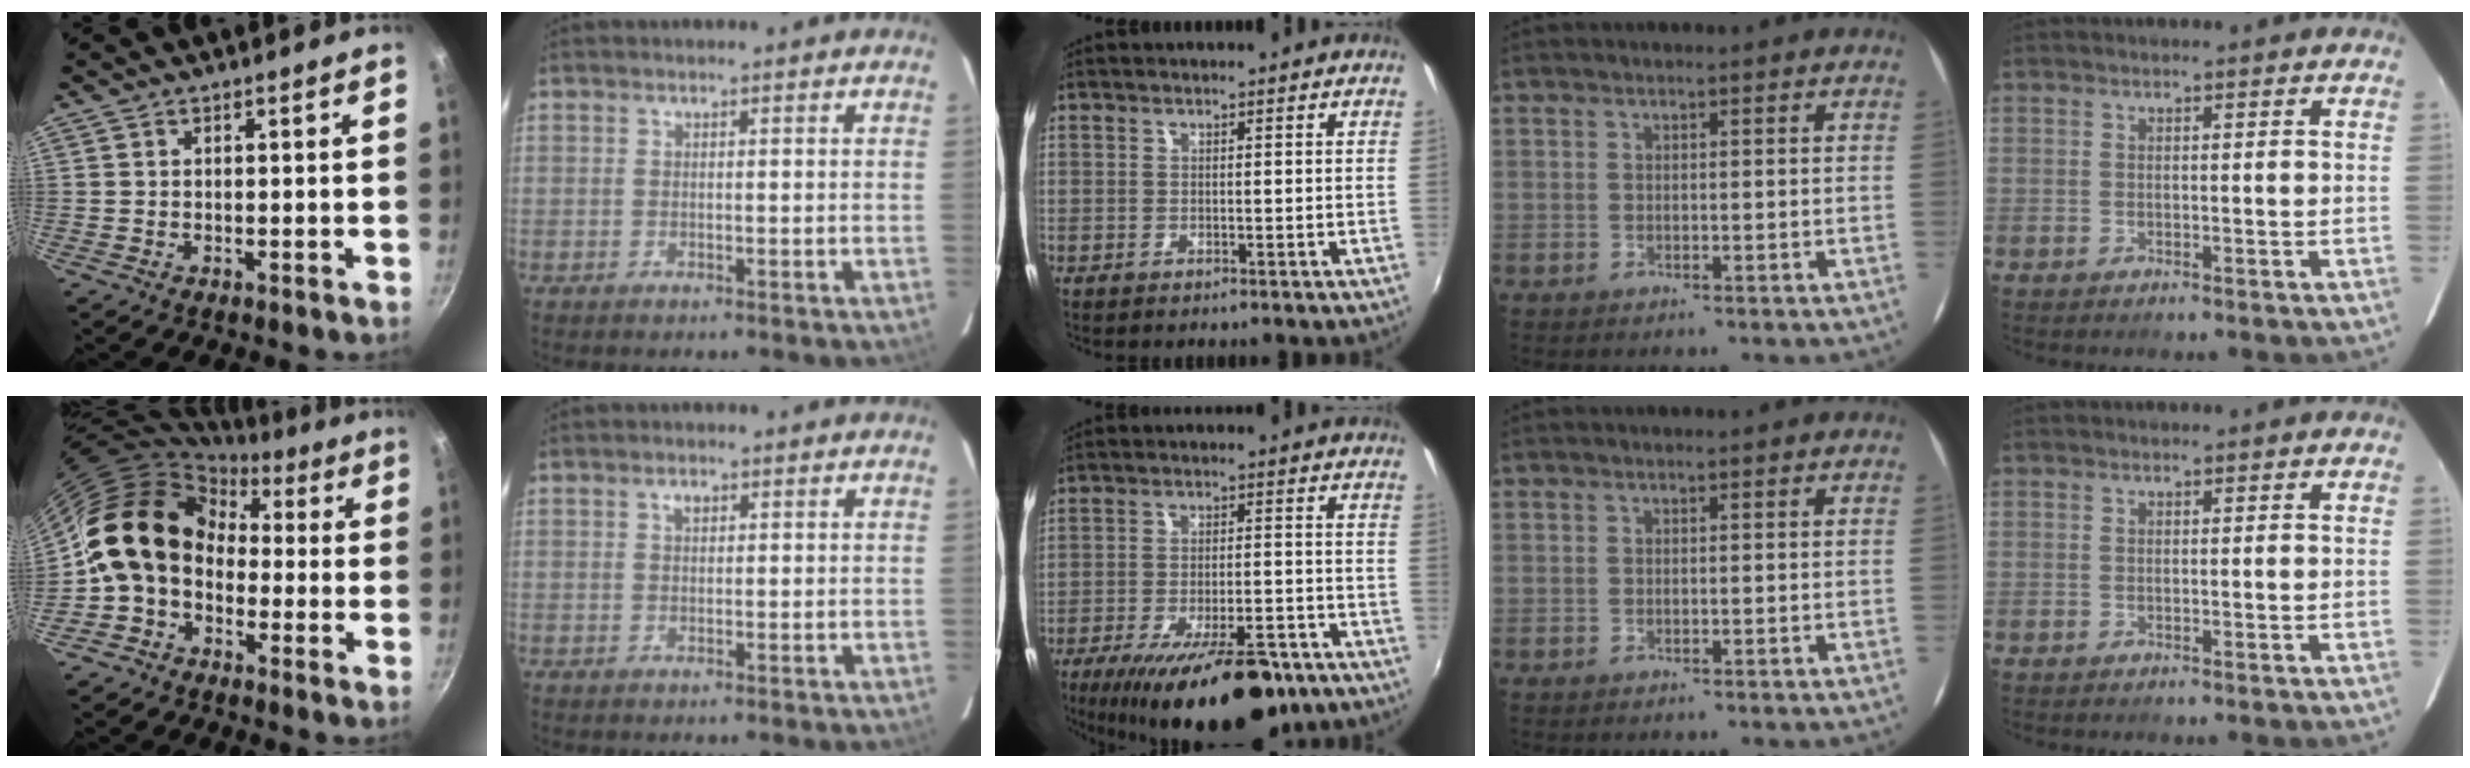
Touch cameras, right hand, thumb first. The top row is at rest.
{"thumb": {"total": 14.7, "force": [-1.2, 11.7, 8.9], "torque": [-0.130, 0.050, -0.043]}, "index": {"total": 1.2, "force": [0.5, 0.8, 0.7], "torque": [-0.010, 0.006, 0.008]}, "middle": {"total": 19.5, "force": [-13.6, 6.3, 12.5], "torque": [-0.211, -0.035, -0.192]}}